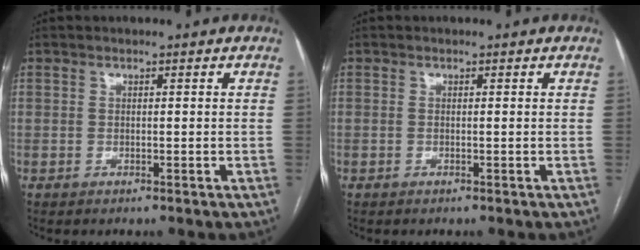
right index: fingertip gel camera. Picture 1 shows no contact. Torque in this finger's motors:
{"motor_torque": [0.17, 0.11, 0.05, 0.01]}